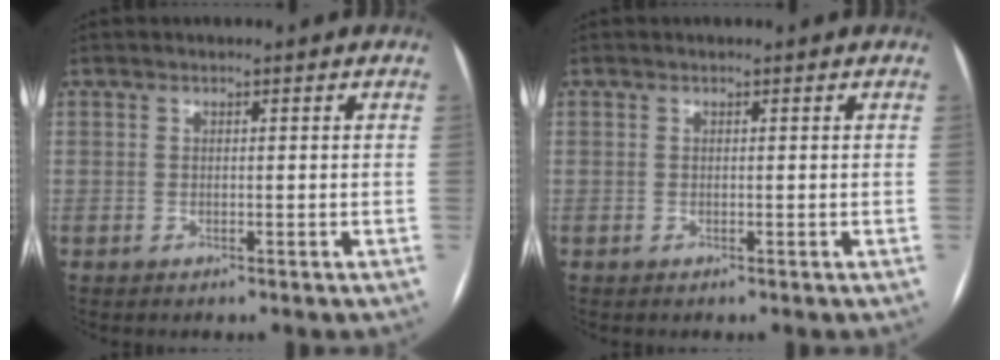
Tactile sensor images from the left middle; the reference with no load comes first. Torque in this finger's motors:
{"motor_torque": [0.07, -0.07, 0.00, 0.00]}